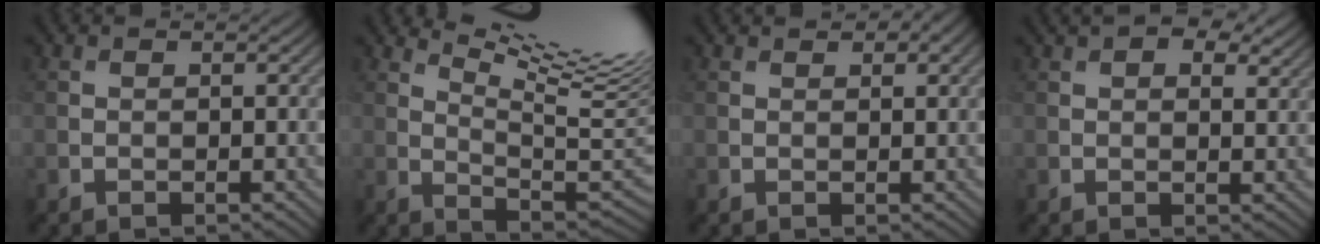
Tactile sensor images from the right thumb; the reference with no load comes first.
{"total": 15.4, "force": [9.7, 3.1, 11.5], "torque": [-0.169, 0.007, 0.145]}
{"total": 3.0, "force": [2.1, 1.5, 1.6], "torque": [-0.027, 0.002, 0.032]}
{"total": 6.9, "force": [4.2, 3.6, 4.0], "torque": [-0.065, 0.007, 0.061]}